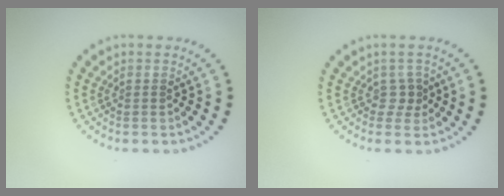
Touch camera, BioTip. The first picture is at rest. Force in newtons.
{"total": 1.1, "press": 0.8, "slide": 0.8}